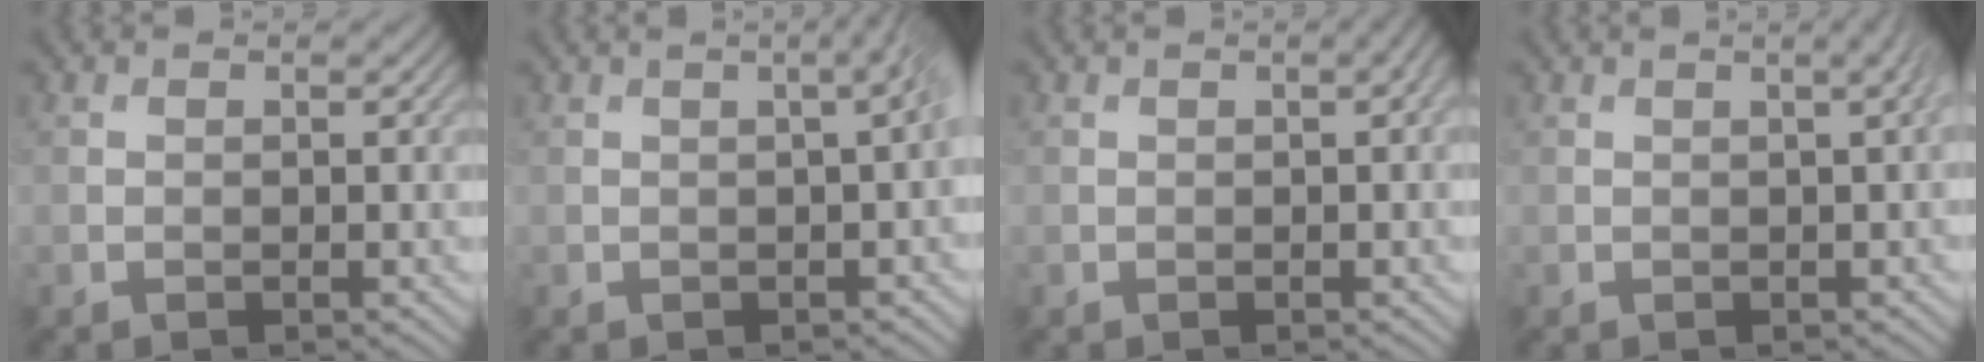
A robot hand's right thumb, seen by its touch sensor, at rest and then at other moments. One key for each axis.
{"total": 3.3, "fx": 0.1, "fy": 0.8, "fz": 3.2, "tx": -0.030, "ty": 0.015, "tz": 0.004}
{"total": 1.4, "fx": 0.2, "fy": 0.3, "fz": 1.4, "tx": -0.016, "ty": 0.005, "tz": 0.005}
{"total": 2.7, "fx": 0.7, "fy": 0.8, "fz": 2.5, "tx": -0.022, "ty": 0.017, "tz": 0.000}